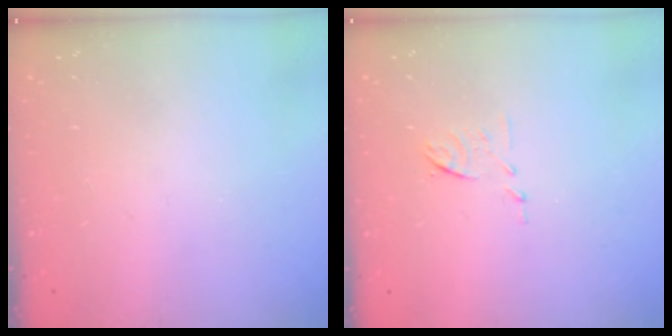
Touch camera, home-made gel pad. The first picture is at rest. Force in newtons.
{"total": 6.2, "press": 6.2, "slide": 0.7}